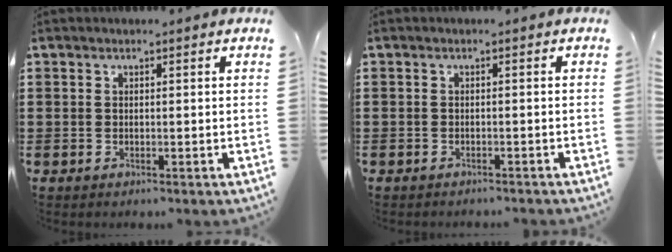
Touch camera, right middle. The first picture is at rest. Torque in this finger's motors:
{"motor_torque": [0.21, -0.05, 0.13, 0.08]}